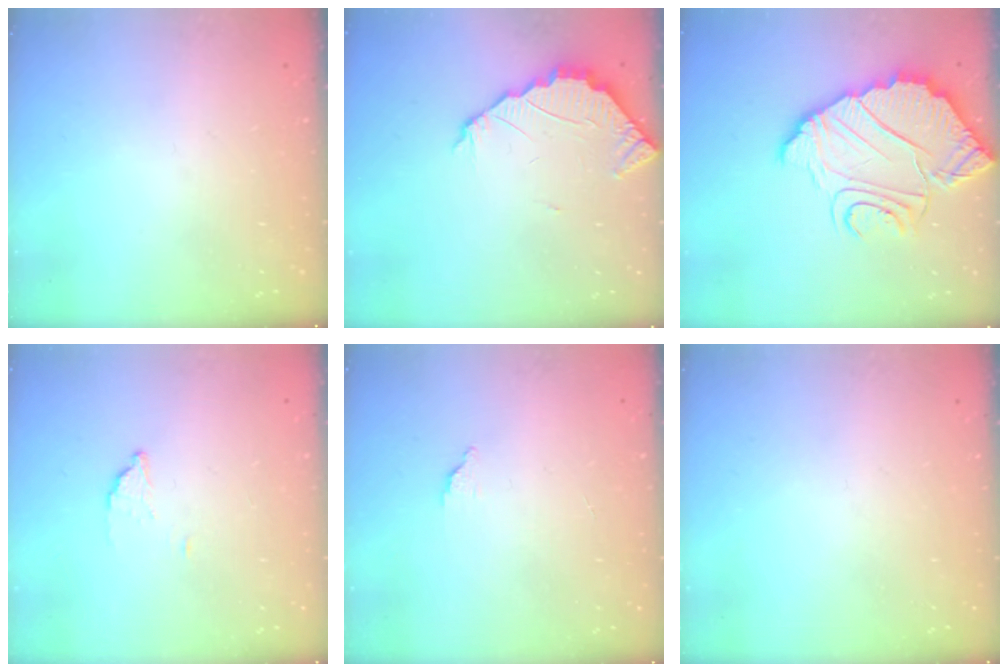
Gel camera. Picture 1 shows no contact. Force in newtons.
{"total": 2.6, "press": 2.6, "slide": 0.2}
{"total": 11.4, "press": 11.4, "slide": 1.0}
{"total": 1.9, "press": 1.9, "slide": 0.1}
{"total": 1.5, "press": 1.5, "slide": 0.1}
{"total": 0.0}